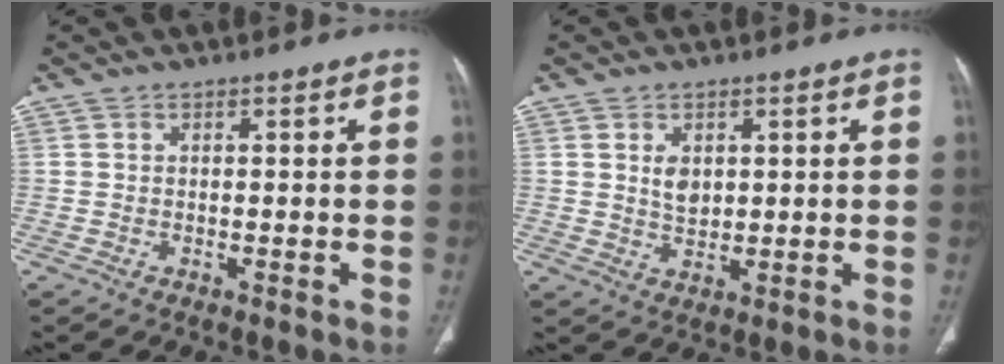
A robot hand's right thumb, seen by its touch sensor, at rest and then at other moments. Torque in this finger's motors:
{"motor_torque": [0.75, 0.99, 0.68, 0.07, 0.12]}